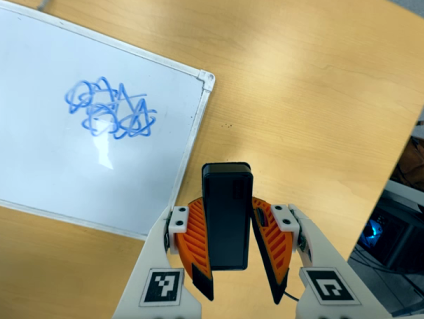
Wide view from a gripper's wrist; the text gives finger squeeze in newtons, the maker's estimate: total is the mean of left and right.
{"total": 7.6, "left": 7.2, "right": 8.1}